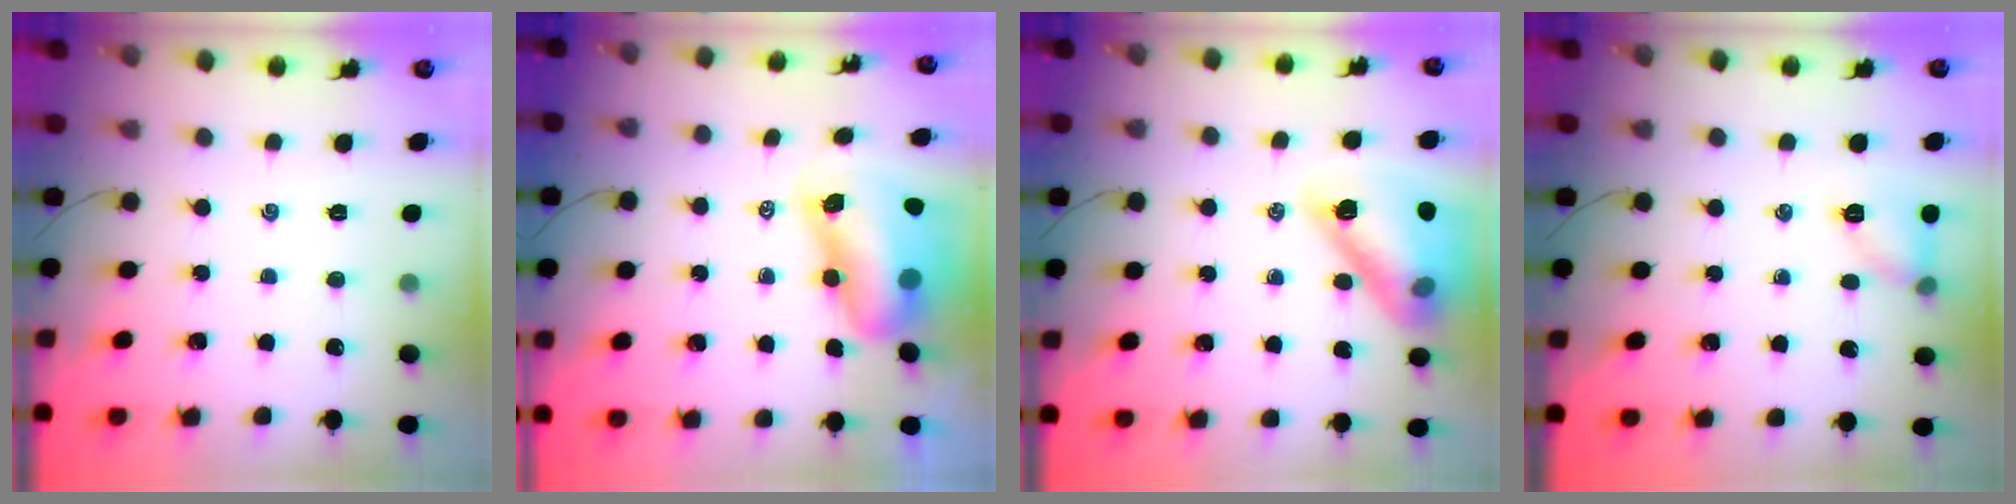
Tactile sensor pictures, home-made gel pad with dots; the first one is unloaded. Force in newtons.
{"total": 11.4, "press": 10.8, "slide": 3.7}
{"total": 17.6, "press": 17.5, "slide": 2.0}
{"total": 7.8, "press": 7.8, "slide": 0.3}